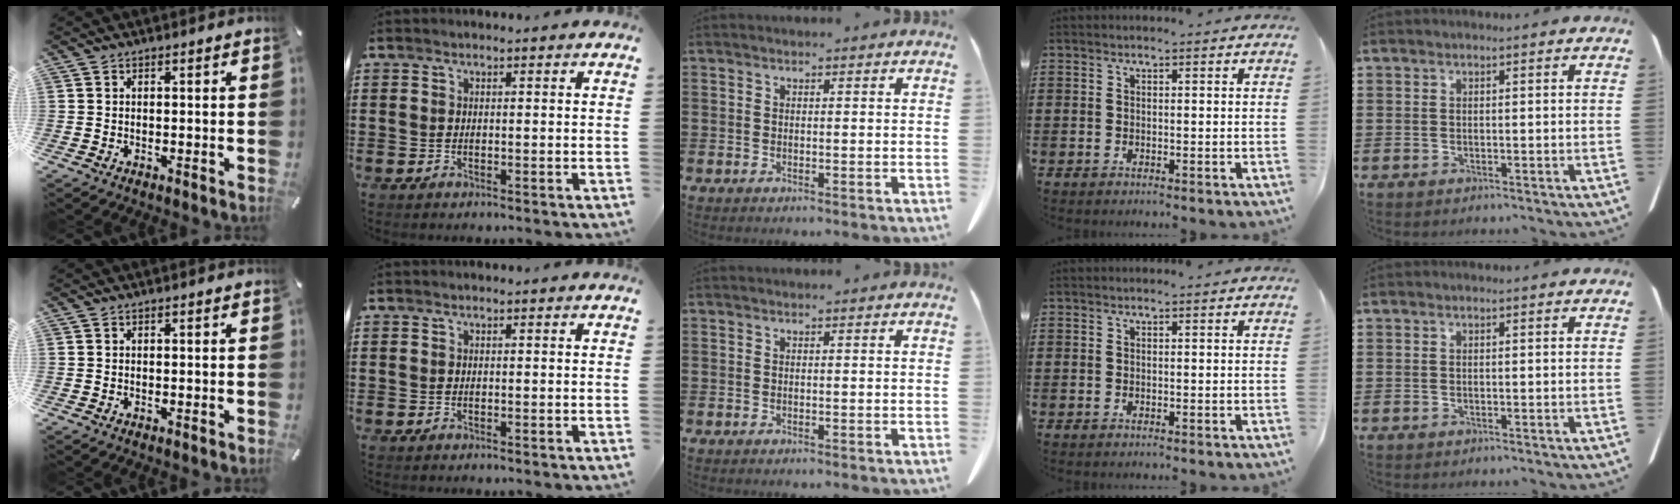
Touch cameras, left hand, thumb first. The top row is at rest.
{}